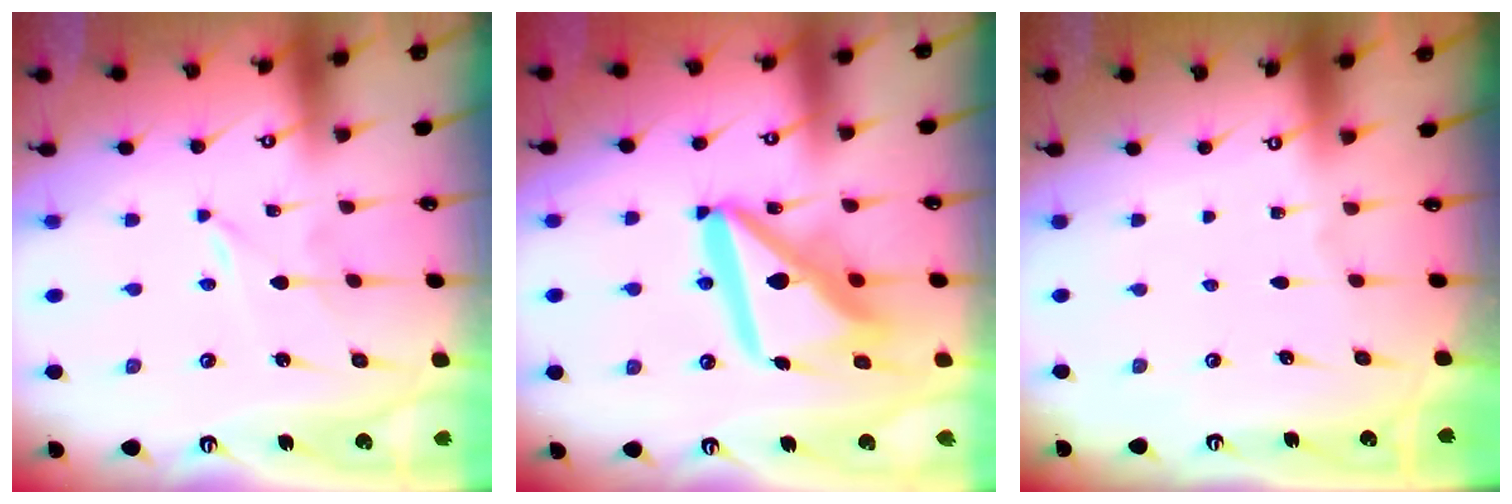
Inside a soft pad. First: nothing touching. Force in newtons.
{"total": 17.4, "press": 17.2, "slide": 2.1}
{"total": 0.0}